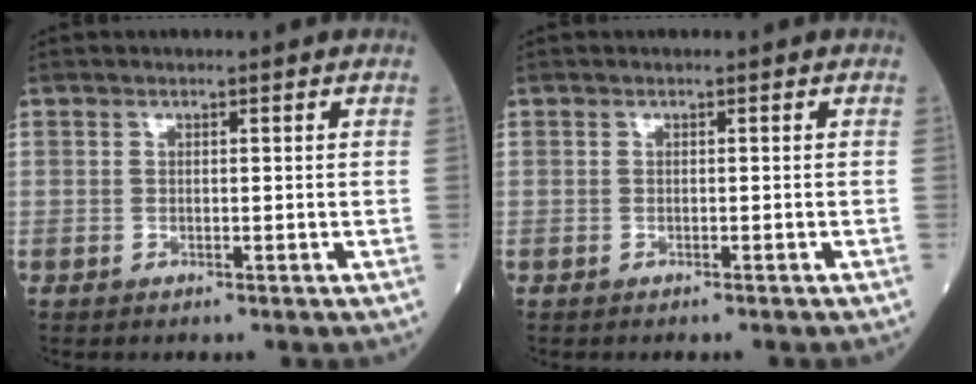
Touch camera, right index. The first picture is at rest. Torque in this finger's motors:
{"motor_torque": [0.09, 0.00, 0.07, 0.02]}